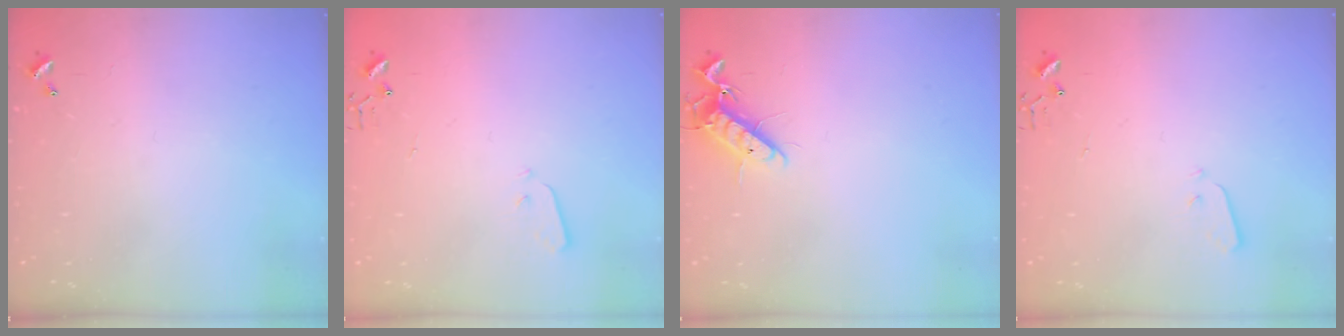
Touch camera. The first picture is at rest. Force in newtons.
{"total": 2.9, "press": 2.9, "slide": 0.4}
{"total": 12.1, "press": 11.9, "slide": 2.0}
{"total": 2.9, "press": 2.9, "slide": 0.4}